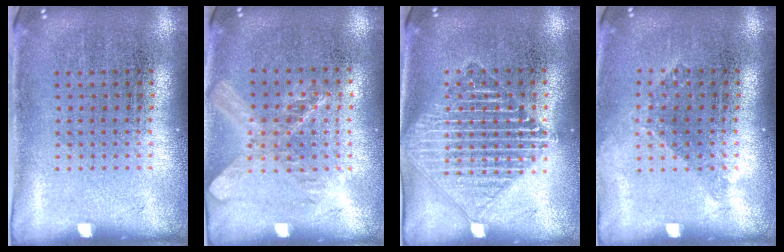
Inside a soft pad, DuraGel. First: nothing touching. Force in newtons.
{"total": 1.5, "press": 1.3, "slide": 0.7}
{"total": 1.8, "press": 1.8, "slide": 0.2}
{"total": 1.1, "press": 0.8, "slide": 0.7}